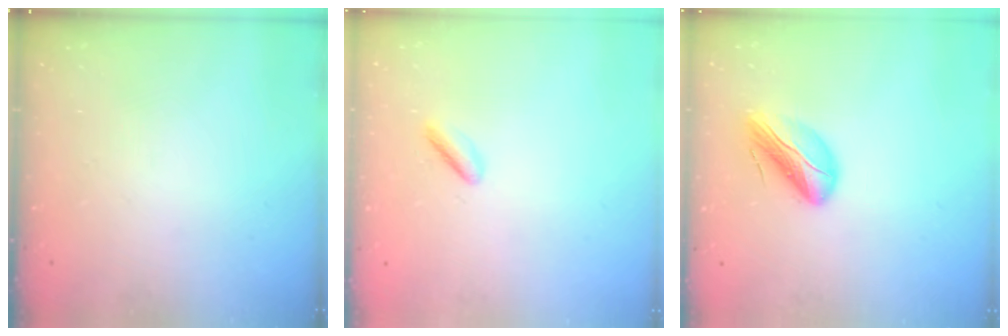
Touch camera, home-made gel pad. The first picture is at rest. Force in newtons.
{"total": 1.1, "press": 0.8, "slide": 0.8}
{"total": 10.8, "press": 10.5, "slide": 2.6}